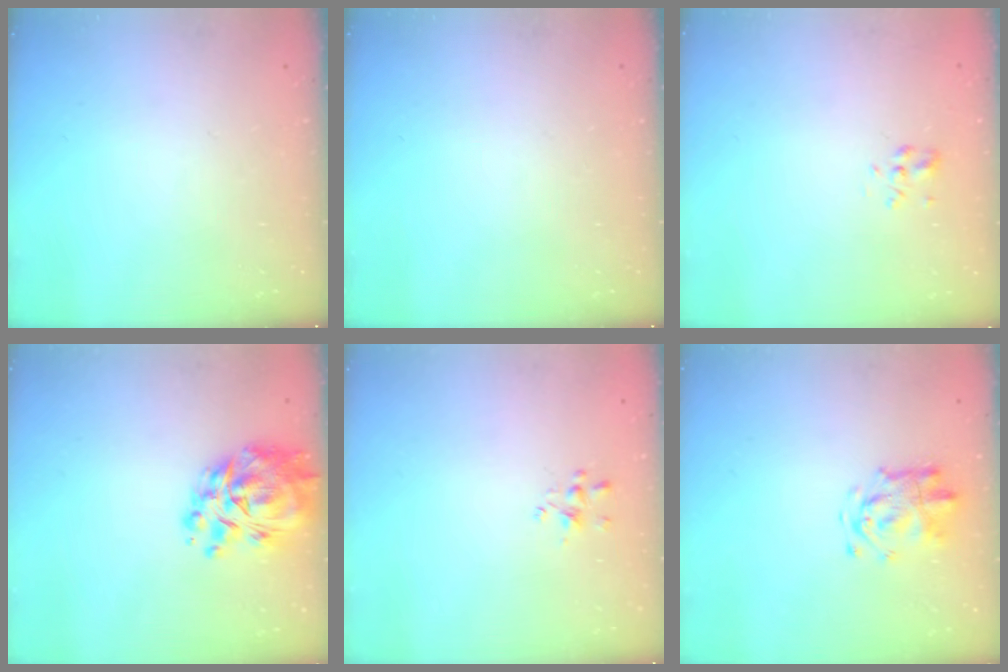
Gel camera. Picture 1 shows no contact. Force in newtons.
{"total": 0.0}
{"total": 1.4, "press": 1.2, "slide": 0.7}
{"total": 12.2, "press": 11.5, "slide": 4.0}
{"total": 1.6, "press": 1.5, "slide": 0.5}
{"total": 4.5, "press": 4.4, "slide": 0.9}